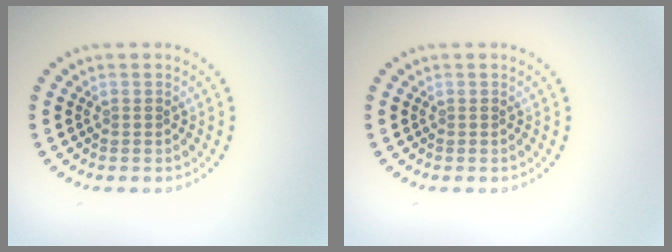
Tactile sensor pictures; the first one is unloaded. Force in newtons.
{"total": 0.0}